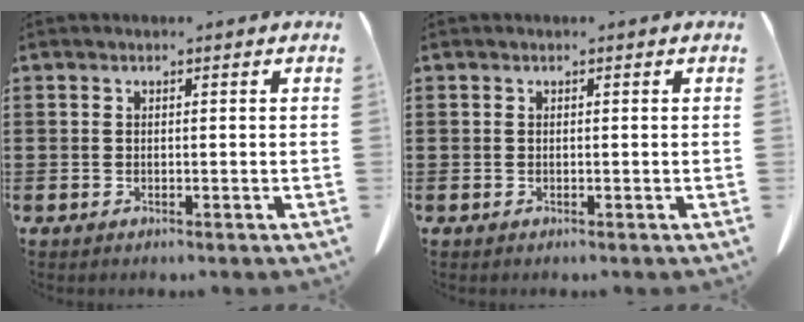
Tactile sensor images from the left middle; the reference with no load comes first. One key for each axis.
{"total": 0.0}